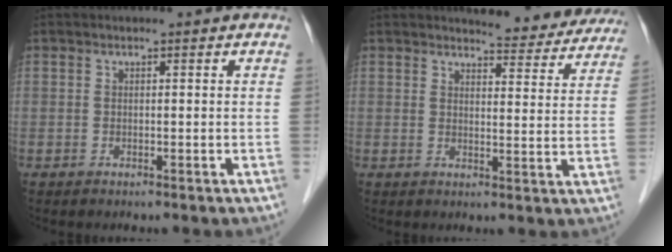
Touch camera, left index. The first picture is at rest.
{"total": 11.9, "force": [11.5, 2.3, 2.3], "torque": [-0.004, -0.034, 0.112]}